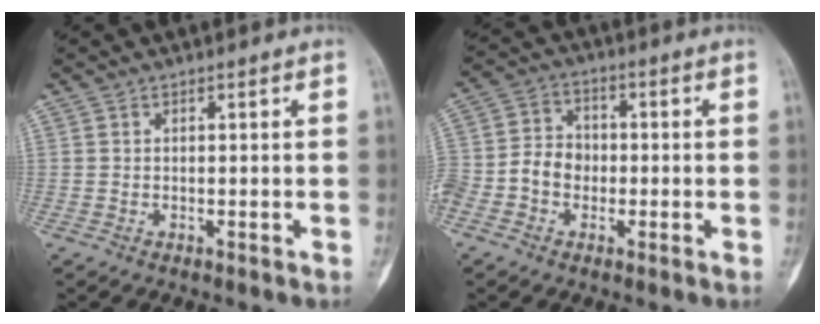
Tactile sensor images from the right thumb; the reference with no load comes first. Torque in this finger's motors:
{"motor_torque": [0.16, 0.10, 0.50, 0.02, 0.11]}